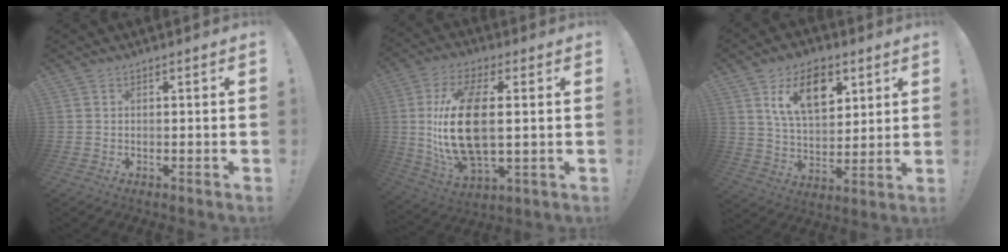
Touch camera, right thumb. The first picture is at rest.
{"total": 20.0, "force": [1.6, 9.9, 17.3], "torque": [-0.354, -0.009, 0.026]}
{"total": 15.0, "force": [7.5, 9.4, 9.1], "torque": [-0.135, -0.024, 0.134]}